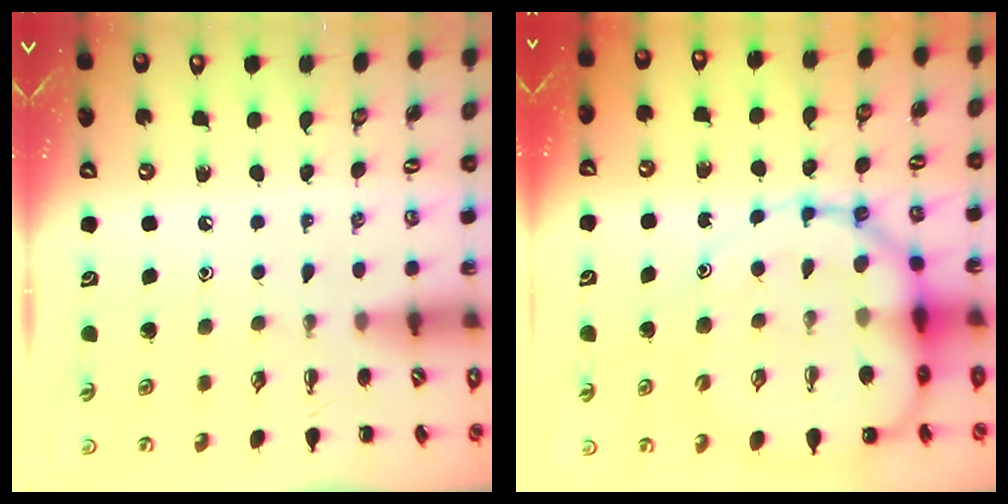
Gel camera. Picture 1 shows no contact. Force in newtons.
{"total": 17.4, "press": 16.8, "slide": 4.2}